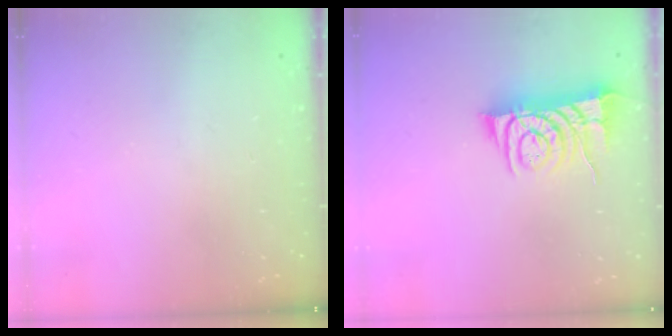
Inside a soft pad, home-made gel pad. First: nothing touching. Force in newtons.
{"total": 7.7, "press": 7.6, "slide": 1.1}